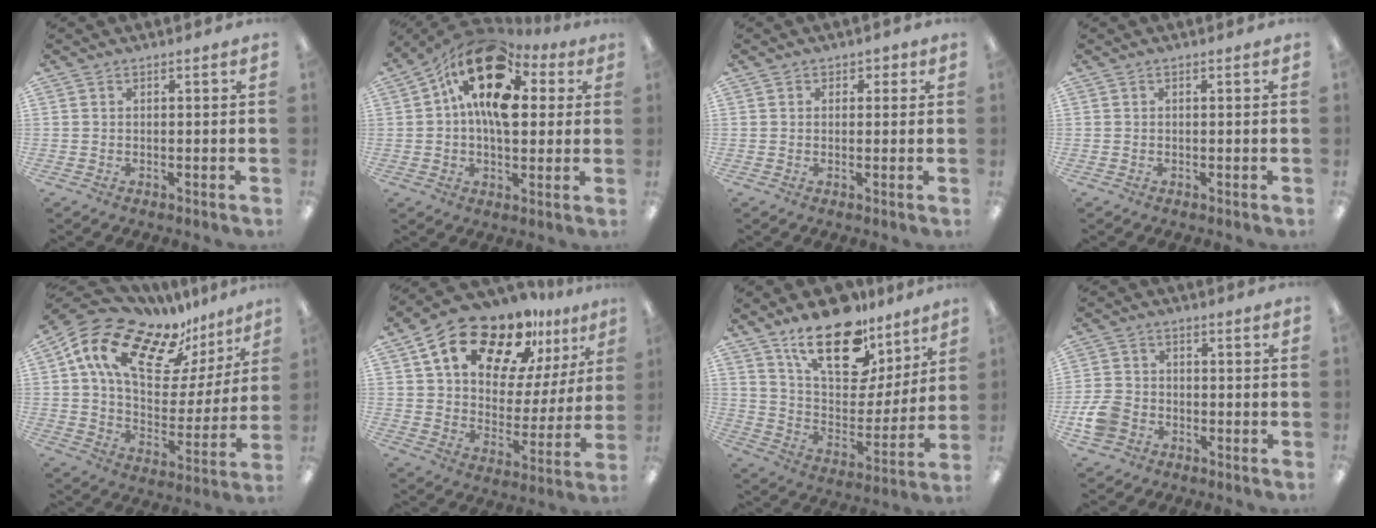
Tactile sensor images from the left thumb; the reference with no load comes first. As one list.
[{"total": 17.1, "force": [6.9, 10.0, 12.0], "torque": [-0.213, -0.023, 0.120]}, {"total": 1.6, "force": [0.4, 1.5, 0.5], "torque": [-0.003, 0.002, 0.004]}, {"total": 0.0}, {"total": 18.7, "force": [12.5, 9.3, 10.3], "torque": [-0.193, -0.072, 0.219]}, {"total": 19.6, "force": [13.8, 9.0, 10.5], "torque": [-0.185, -0.081, 0.238]}, {"total": 22.1, "force": [14.7, 10.7, 12.5], "torque": [-0.202, -0.086, 0.258]}, {"total": 6.8, "force": [-2.7, 5.3, 3.3], "torque": [-0.076, 0.017, -0.051]}]